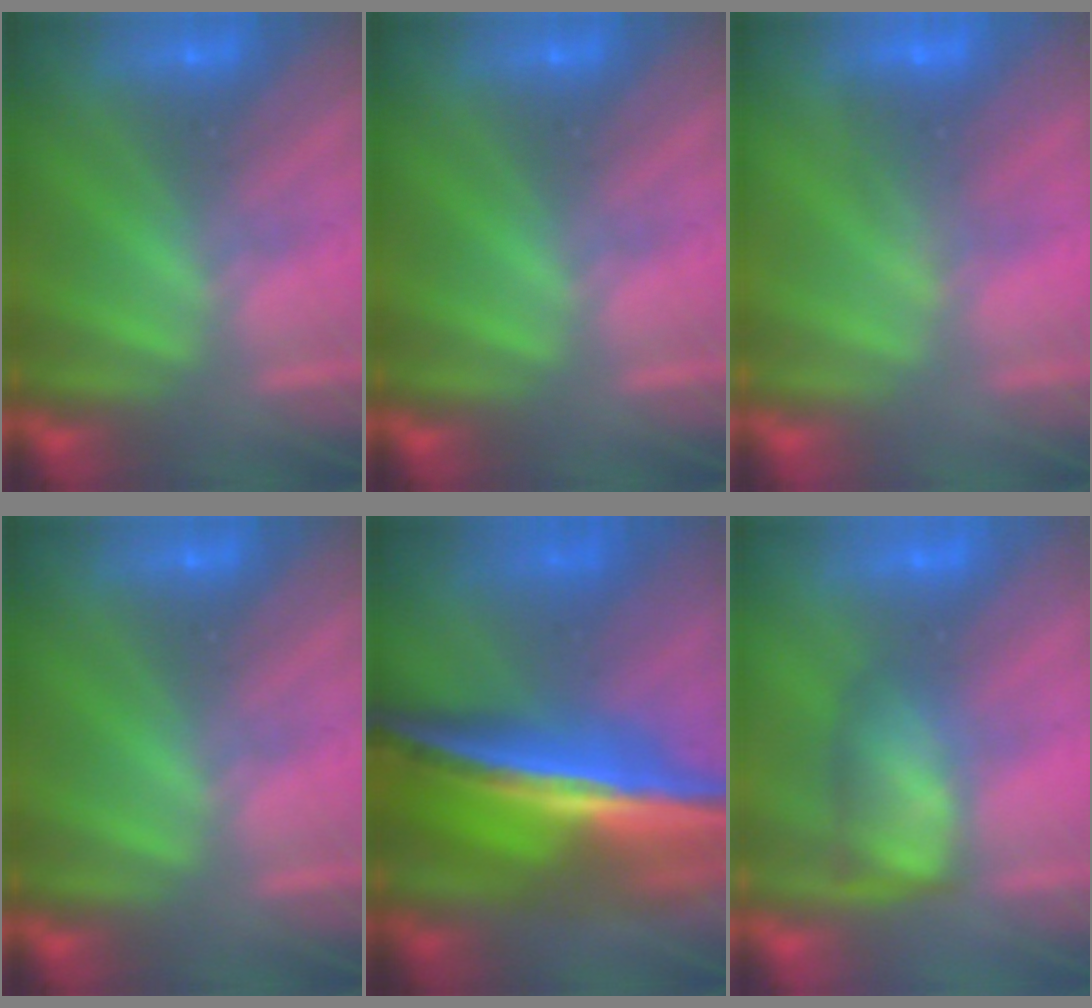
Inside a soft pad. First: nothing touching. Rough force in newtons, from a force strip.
{"total": 0.0}
{"total": 1.6}
{"total": 0.0}
{"total": 6.3}
{"total": 4.9}